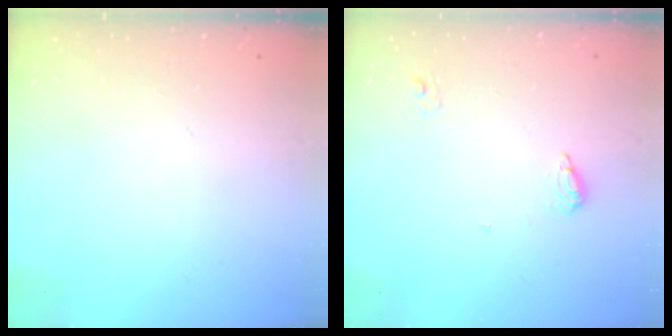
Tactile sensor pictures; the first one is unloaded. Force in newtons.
{"total": 7.0, "press": 7.0, "slide": 0.5}